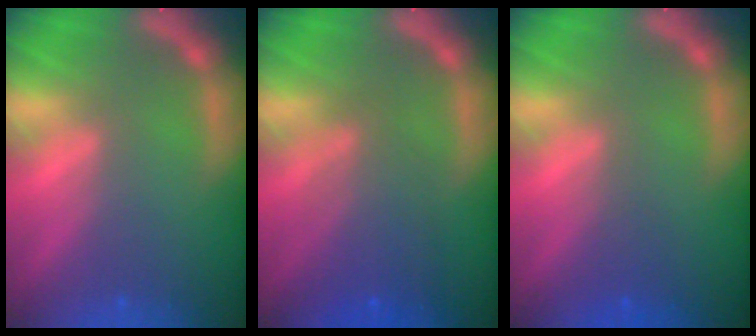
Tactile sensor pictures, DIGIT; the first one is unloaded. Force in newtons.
{"total": 5.0}
{"total": 1.5}